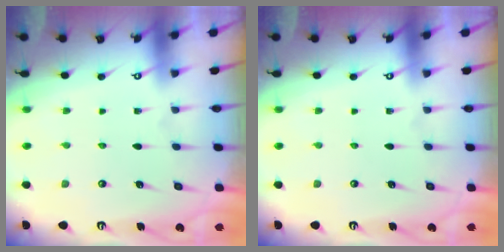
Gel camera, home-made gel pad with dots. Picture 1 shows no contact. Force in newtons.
{"total": 0.0}